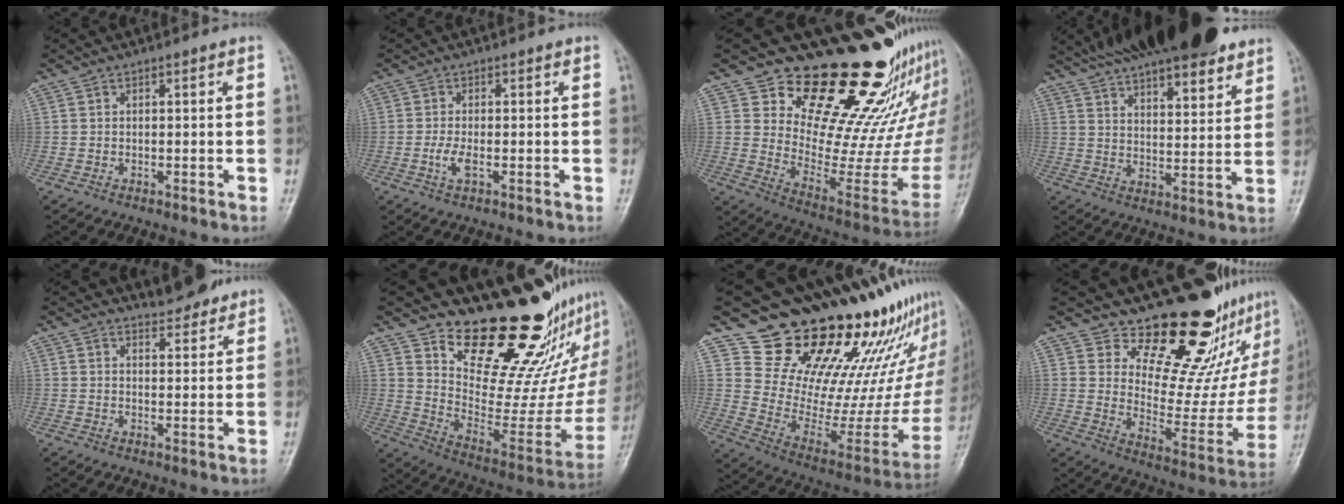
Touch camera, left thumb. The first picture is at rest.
{"total": 3.0, "force": [-0.7, 1.1, 2.7], "torque": [-0.059, 0.004, -0.015]}
{"total": 25.1, "force": [19.2, 8.6, 13.8], "torque": [-0.143, -0.159, 0.278]}
{"total": 21.3, "force": [16.0, 6.9, 12.2], "torque": [-0.162, -0.036, 0.245]}
{"total": 4.3, "force": [4.0, 1.3, 0.8], "torque": [0.003, -0.031, 0.058]}
{"total": 23.0, "force": [18.1, 7.8, 11.8], "torque": [-0.110, -0.151, 0.278]}
{"total": 27.3, "force": [22.5, 9.8, 12.0], "torque": [-0.128, -0.187, 0.323]}
{"total": 20.1, "force": [15.7, 7.8, 9.7], "torque": [-0.074, -0.135, 0.220]}